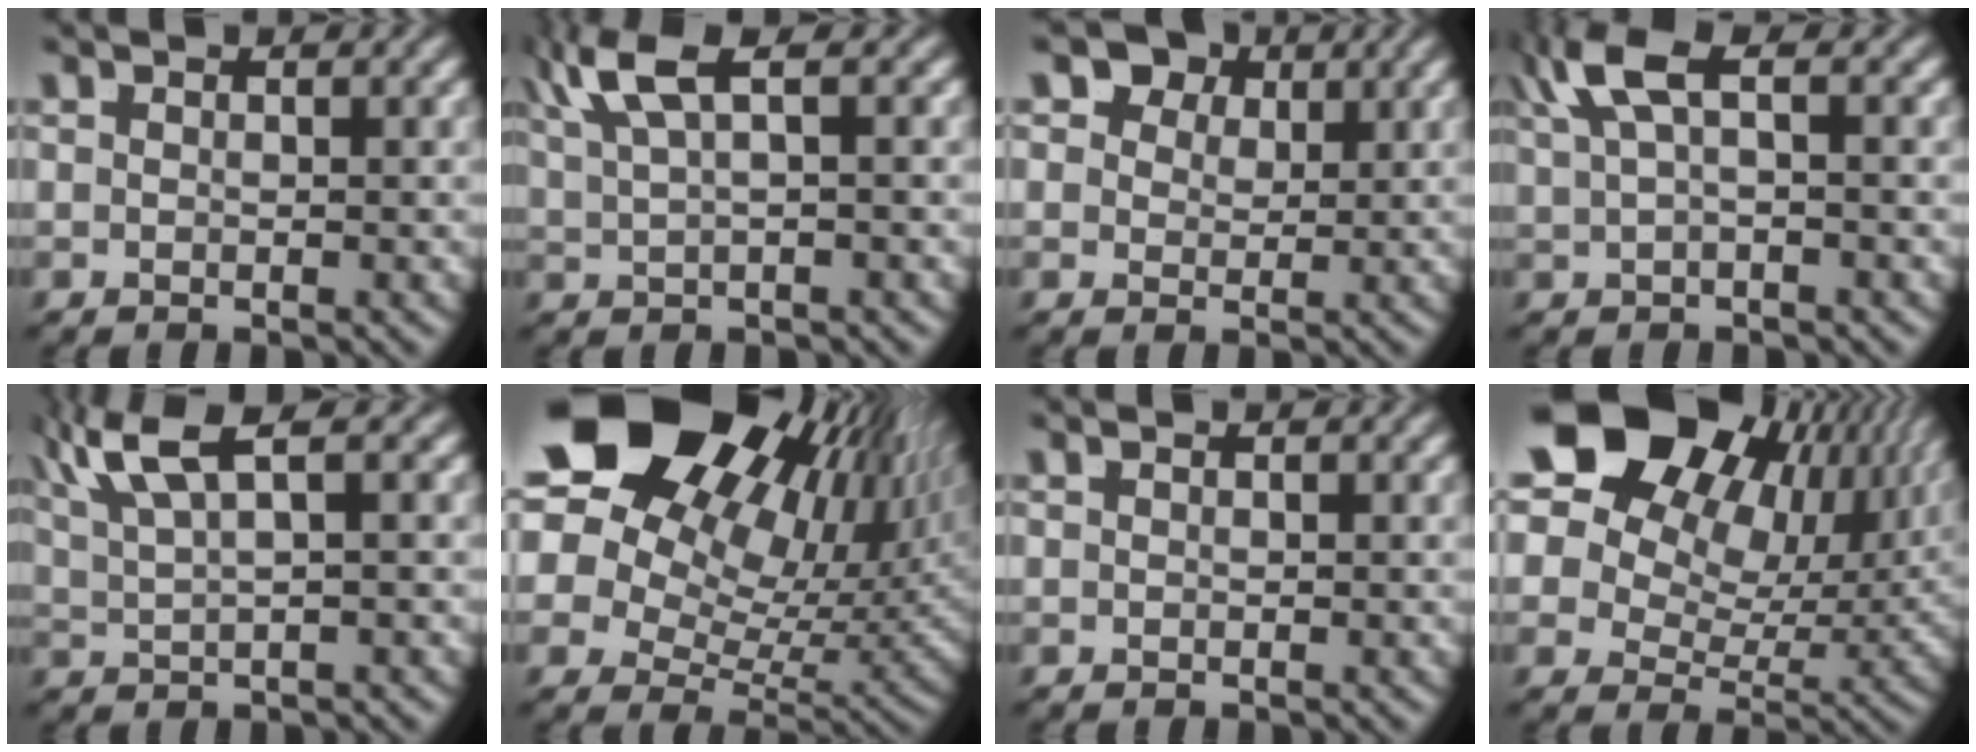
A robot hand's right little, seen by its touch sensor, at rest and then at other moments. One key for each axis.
{"total": 4.3, "fx": 2.4, "fy": 0.9, "fz": 3.5, "tx": -0.060, "ty": 0.010, "tz": 0.047}
{"total": 7.8, "fx": 3.1, "fy": 6.1, "fz": 3.8, "tx": -0.066, "ty": 0.000, "tz": 0.042}
{"total": 3.8, "fx": 1.7, "fy": 0.9, "fz": 3.3, "tx": -0.062, "ty": 0.009, "tz": 0.035}
{"total": 4.7, "fx": 2.8, "fy": 1.1, "fz": 3.6, "tx": -0.064, "ty": 0.008, "tz": 0.054}
{"total": 21.4, "fx": 5.7, "fy": 14.8, "fz": 14.4, "tx": -0.246, "ty": 0.007, "tz": 0.073}
{"total": 0.0}
{"total": 18.5, "fx": 5.0, "fy": 13.1, "fz": 12.1, "tx": -0.210, "ty": 0.015, "tz": 0.059}